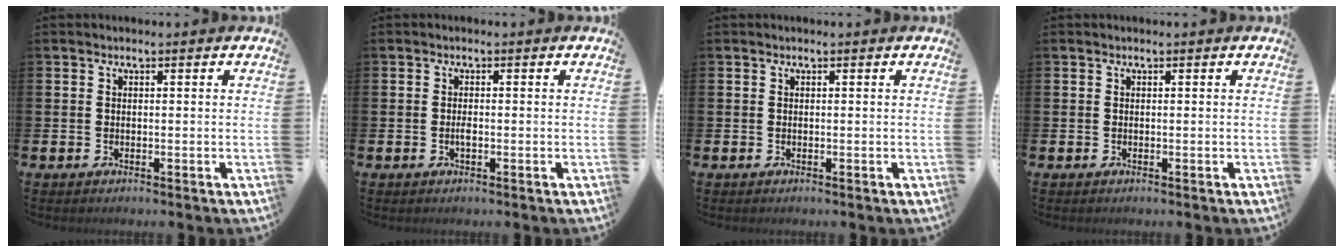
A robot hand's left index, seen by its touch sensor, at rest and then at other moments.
{"total": 1.1, "force": [-0.3, 0.4, 1.0], "torque": [-0.018, -0.003, -0.006]}
{"total": 0.0}
{"total": 0.0}